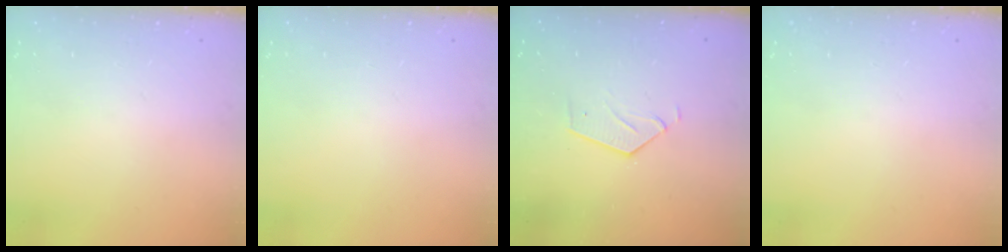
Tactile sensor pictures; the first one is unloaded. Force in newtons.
{"total": 0.0}
{"total": 3.2, "press": 3.2, "slide": 0.2}
{"total": 0.0}